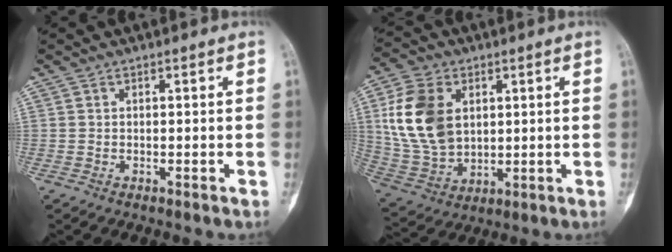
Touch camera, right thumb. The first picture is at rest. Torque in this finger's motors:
{"motor_torque": [-0.24, 0.79, 1.39, 0.36, 0.14]}